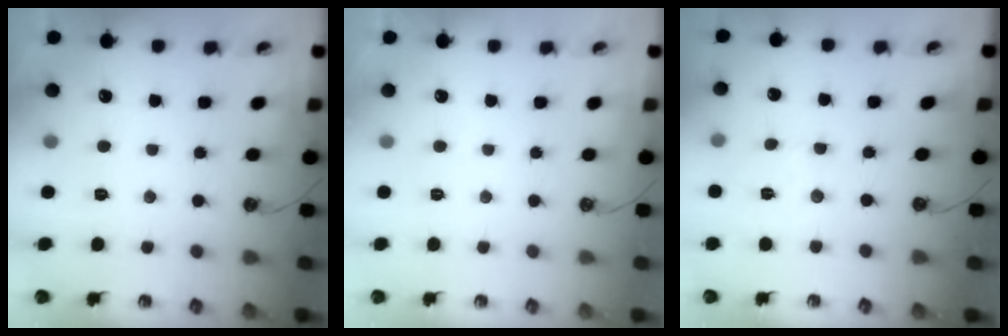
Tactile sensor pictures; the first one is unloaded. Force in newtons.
{"total": 0.0}
{"total": 2.7, "press": 2.7, "slide": 0.5}